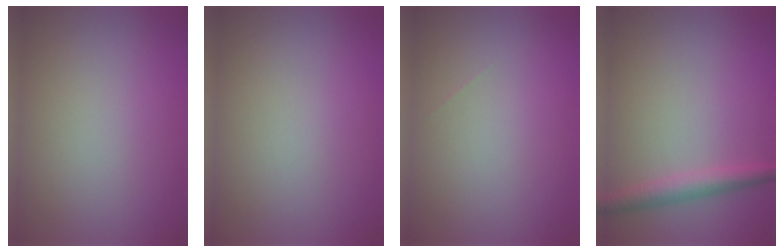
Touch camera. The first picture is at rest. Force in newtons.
{"total": 0.0}
{"total": 0.0}
{"total": 2.5, "press": 2.5, "slide": 0.1}